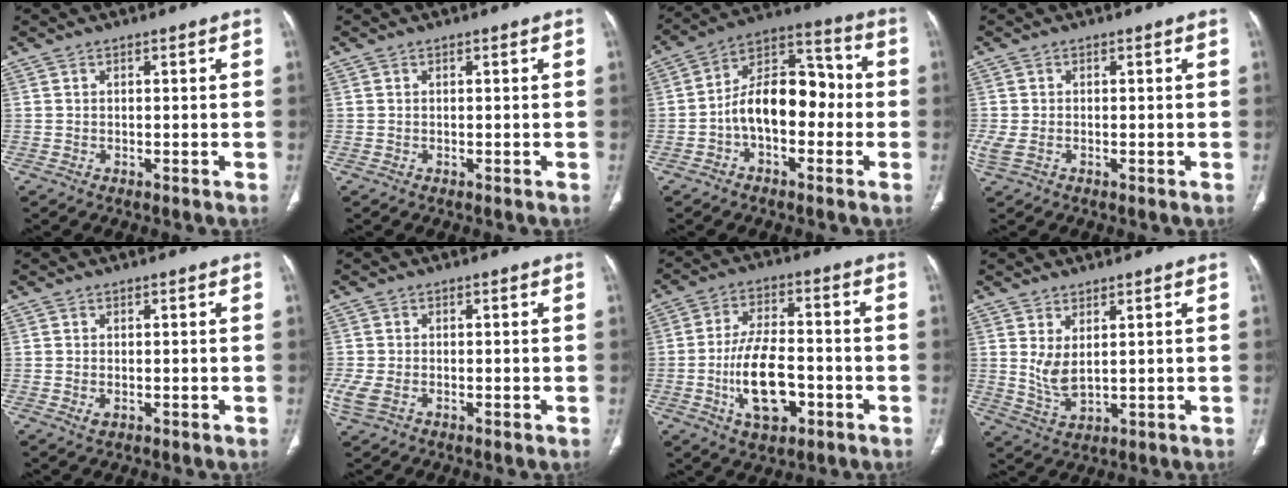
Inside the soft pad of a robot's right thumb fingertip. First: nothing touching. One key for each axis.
{"total": 0.0}
{"total": 14.0, "fx": -2.3, "fy": 8.5, "fz": 11.0, "tx": -0.156, "ty": 0.049, "tz": -0.047}
{"total": 2.7, "fx": -0.6, "fy": 1.5, "fz": 2.2, "tx": -0.067, "ty": 0.000, "tz": -0.011}
{"total": 1.3, "fx": -0.3, "fy": 0.8, "fz": 1.0, "tx": -0.024, "ty": -0.003, "tz": -0.002}
{"total": 4.2, "fx": -1.2, "fy": 2.5, "fz": 3.2, "tx": -0.088, "ty": 0.000, "tz": -0.021}
{"total": 12.8, "fx": -3.7, "fy": 6.5, "fz": 10.4, "tx": -0.178, "ty": 0.020, "tz": -0.061}
{"total": 5.1, "fx": 1.5, "fy": 2.3, "fz": 4.3, "tx": -0.085, "ty": -0.019, "tz": 0.044}